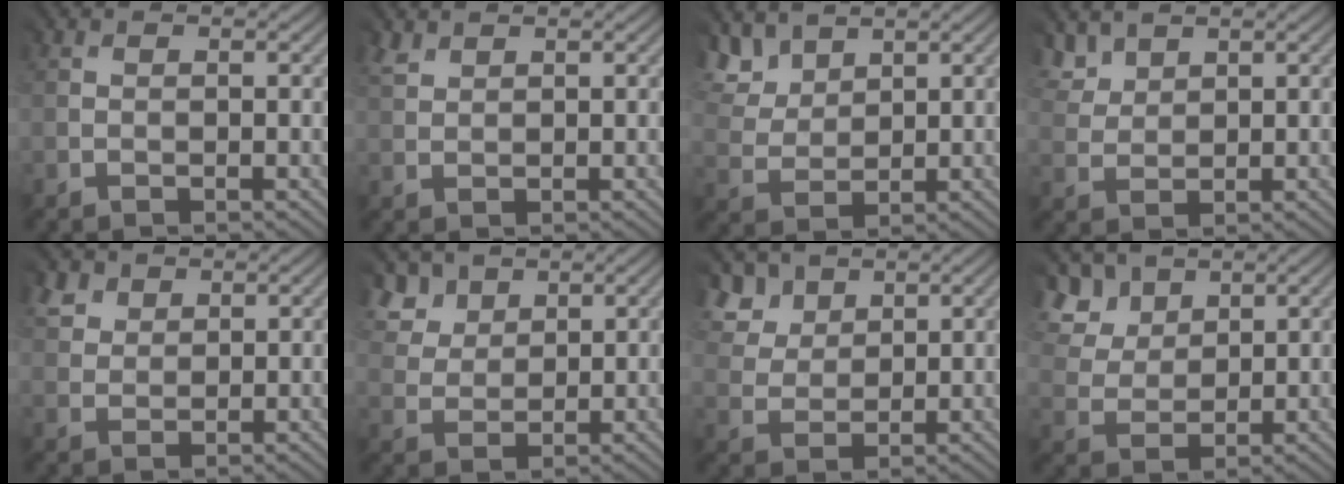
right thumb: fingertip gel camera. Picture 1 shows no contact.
{"total": 2.4, "force": [2.2, 0.7, -0.5], "torque": [-0.001, 0.002, 0.046]}
{"total": 5.4, "force": [4.6, 2.6, 1.0], "torque": [-0.056, 0.009, 0.090]}
{"total": 3.5, "force": [3.3, 1.4, -0.4], "torque": [-0.009, 0.005, 0.069]}
{"total": 3.0, "force": [2.5, 1.7, -0.7], "torque": [-0.003, 0.003, 0.052]}
{"total": 4.7, "force": [3.8, 2.7, 0.3], "torque": [-0.041, 0.001, 0.076]}
{"total": 5.1, "force": [4.1, 3.0, 0.6], "torque": [-0.054, 0.003, 0.081]}
{"total": 6.3, "force": [4.9, 3.6, 1.6], "torque": [-0.087, 0.008, 0.093]}